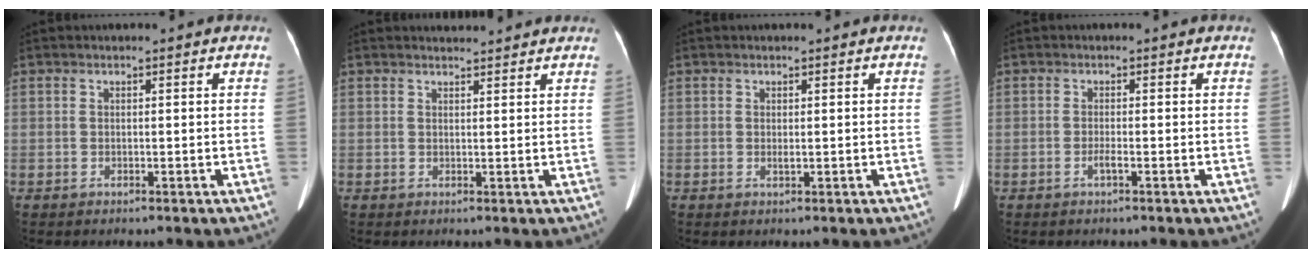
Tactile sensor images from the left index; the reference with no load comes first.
{"total": 3.0, "force": [3.0, 0.3, 0.4], "torque": [-0.015, 0.009, 0.039]}
{"total": 0.6, "force": [0.1, 0.1, 0.6], "torque": [-0.019, -0.004, 0.002]}
{"total": 1.0, "force": [-0.7, -0.1, 0.7], "torque": [-0.020, -0.004, -0.012]}